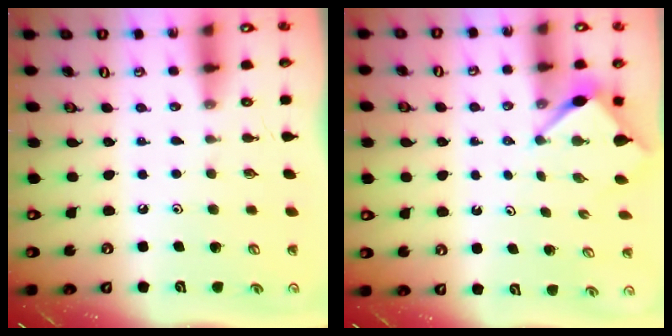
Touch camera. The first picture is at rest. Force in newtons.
{"total": 3.6, "press": 3.6, "slide": 0.4}